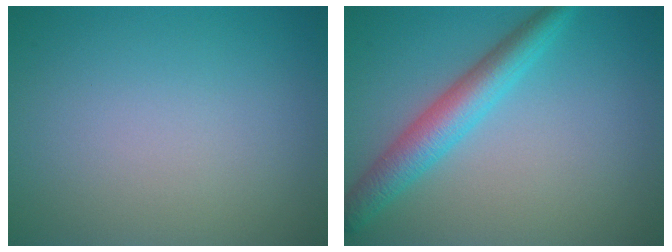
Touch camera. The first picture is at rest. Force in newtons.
{"total": 4.4, "press": 4.3, "slide": 0.1}